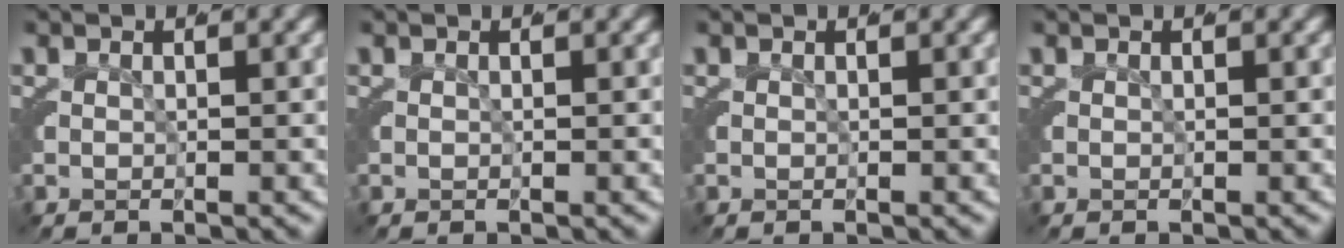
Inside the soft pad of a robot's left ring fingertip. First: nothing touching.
{"total": 0.0}
{"total": 0.0}
{"total": 0.0}